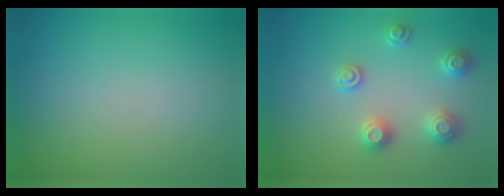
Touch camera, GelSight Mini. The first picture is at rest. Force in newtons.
{"total": 2.8, "press": 2.8, "slide": 0.5}